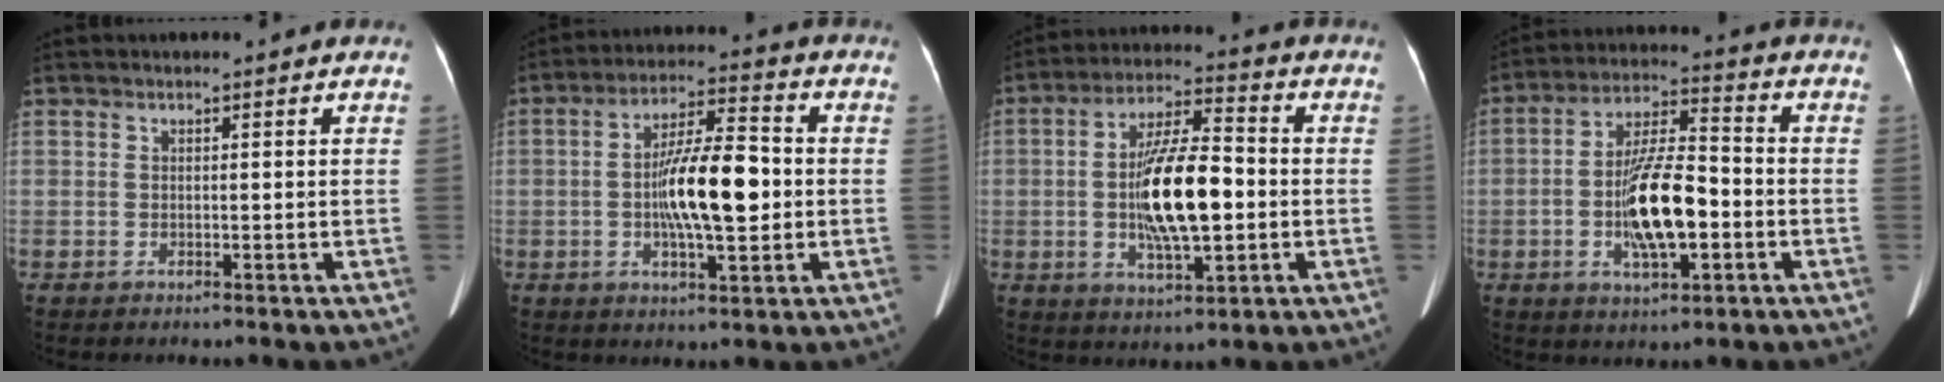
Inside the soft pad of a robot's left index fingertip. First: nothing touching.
{"total": 12.0, "force": [-0.9, 2.8, 11.6], "torque": [-0.208, 0.011, -0.015]}
{"total": 13.5, "force": [-1.3, 3.8, 12.9], "torque": [-0.241, 0.007, -0.019]}
{"total": 12.3, "force": [-2.7, 3.5, 11.5], "torque": [-0.222, 0.008, -0.044]}